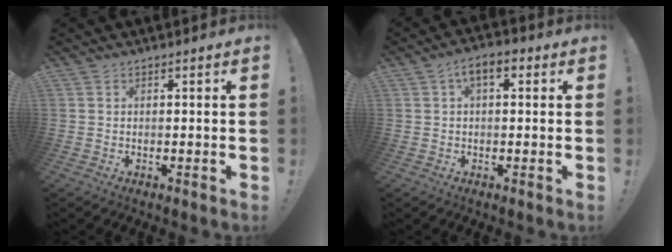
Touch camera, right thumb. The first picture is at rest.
{"total": 5.3, "force": [1.4, 2.8, 4.3], "torque": [-0.056, 0.002, 0.021]}